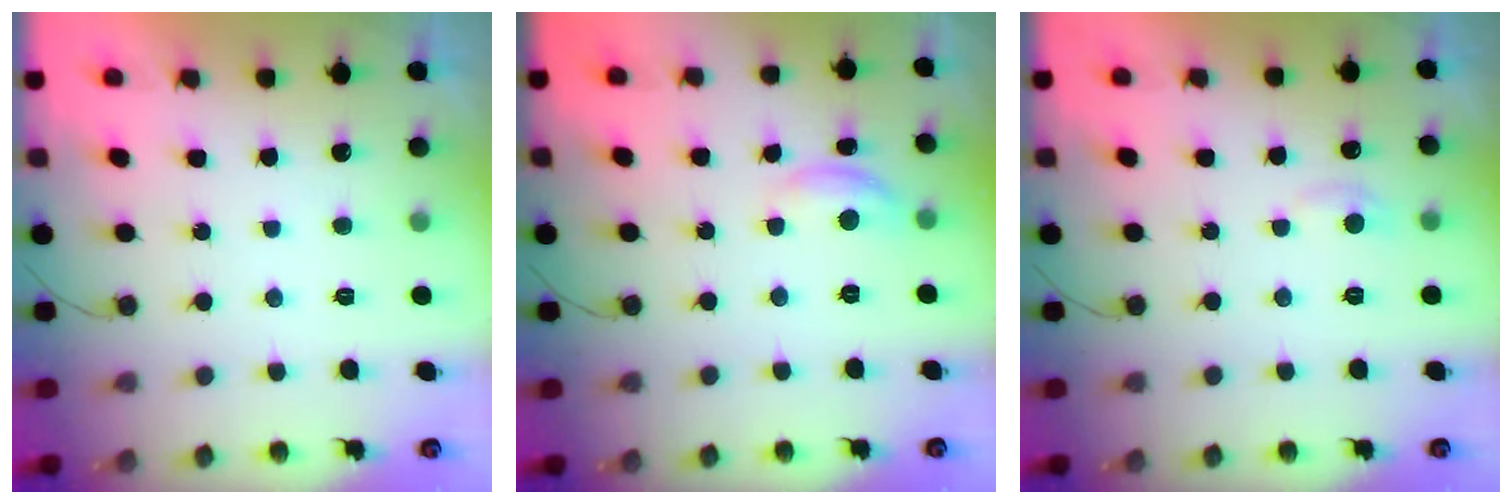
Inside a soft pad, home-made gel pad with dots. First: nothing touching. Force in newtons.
{"total": 6.8, "press": 6.8, "slide": 0.3}
{"total": 5.8, "press": 5.7, "slide": 0.7}